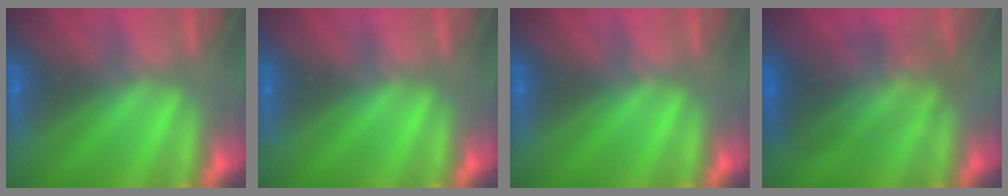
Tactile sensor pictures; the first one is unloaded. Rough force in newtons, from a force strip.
{"total": 0.0}
{"total": 0.0}
{"total": 3.6}